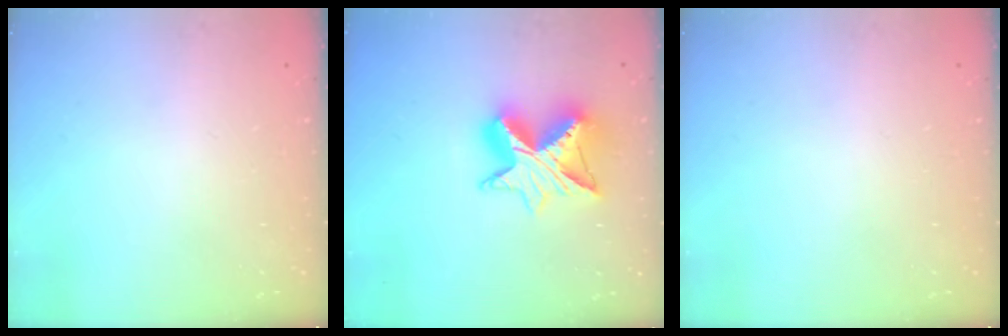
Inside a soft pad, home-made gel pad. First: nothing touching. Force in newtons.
{"total": 12.8, "press": 12.7, "slide": 1.0}
{"total": 0.0}